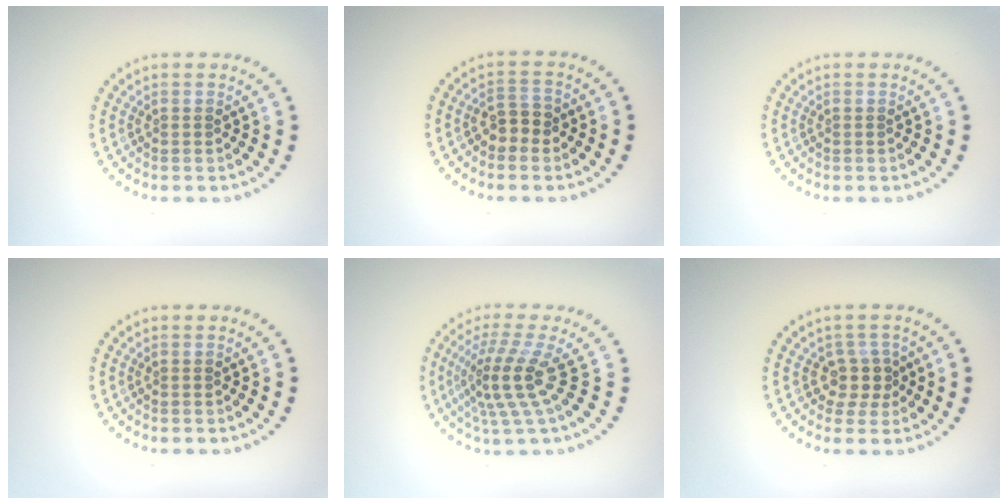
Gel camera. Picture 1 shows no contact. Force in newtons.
{"total": 2.1, "press": 2.0, "slide": 0.5}
{"total": 0.0}
{"total": 0.0}
{"total": 4.2, "press": 2.8, "slide": 3.1}
{"total": 2.5, "press": 1.9, "slide": 1.6}